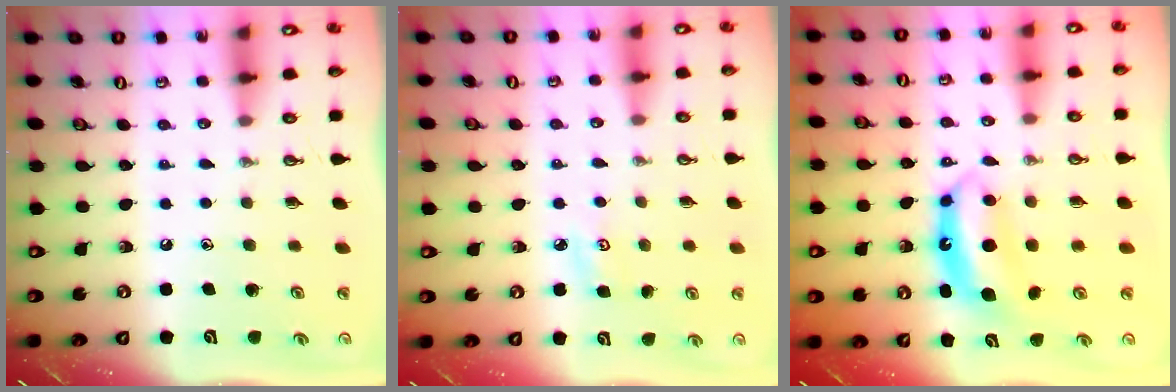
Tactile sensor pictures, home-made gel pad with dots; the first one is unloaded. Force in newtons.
{"total": 3.9, "press": 3.9, "slide": 0.4}
{"total": 7.7, "press": 7.7, "slide": 0.4}